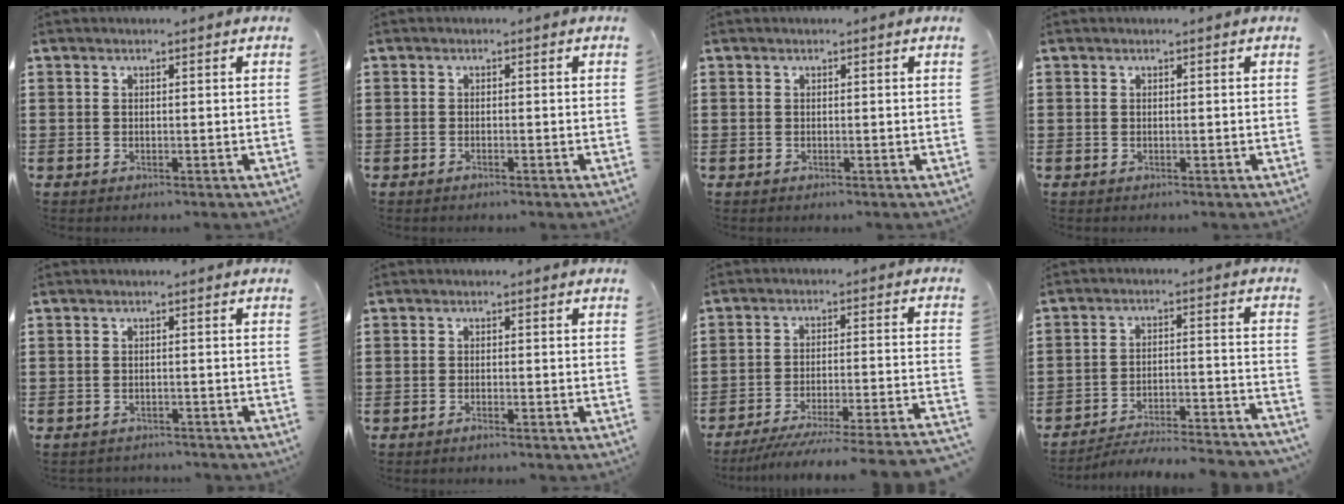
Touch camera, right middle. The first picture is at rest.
{"total": 0.6, "force": [-0.5, 0.0, 0.4], "torque": [-0.009, -0.003, -0.009]}
{"total": 0.0}
{"total": 0.0}
{"total": 1.0, "force": [-1.0, 0.1, 0.0], "torque": [-0.005, -0.001, -0.020]}
{"total": 0.9, "force": [-0.7, 0.0, 0.6], "torque": [-0.013, -0.006, -0.011]}
{"total": 6.5, "force": [-5.8, -0.7, 2.7], "torque": [-0.044, -0.017, -0.116]}
{"total": 4.7, "force": [-4.5, -0.2, 1.4], "torque": [-0.036, -0.013, -0.094]}